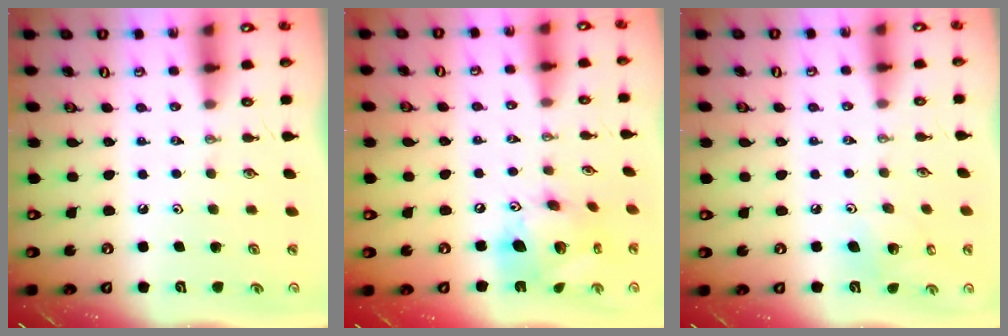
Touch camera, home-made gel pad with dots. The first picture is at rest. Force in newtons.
{"total": 16.0, "press": 15.9, "slide": 1.5}
{"total": 7.5, "press": 7.3, "slide": 1.9}